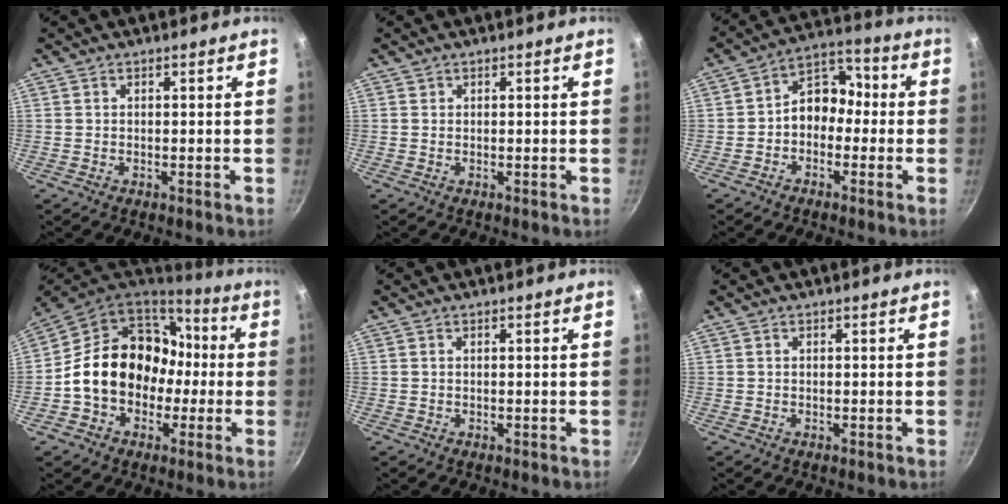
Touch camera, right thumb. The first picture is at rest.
{"total": 0.0}
{"total": 8.8, "force": [-1.3, 6.8, 5.4], "torque": [-0.035, 0.045, -0.041]}
{"total": 19.0, "force": [-0.8, 15.2, 11.2], "torque": [-0.151, 0.060, -0.013]}
{"total": 0.0}
{"total": 0.0}